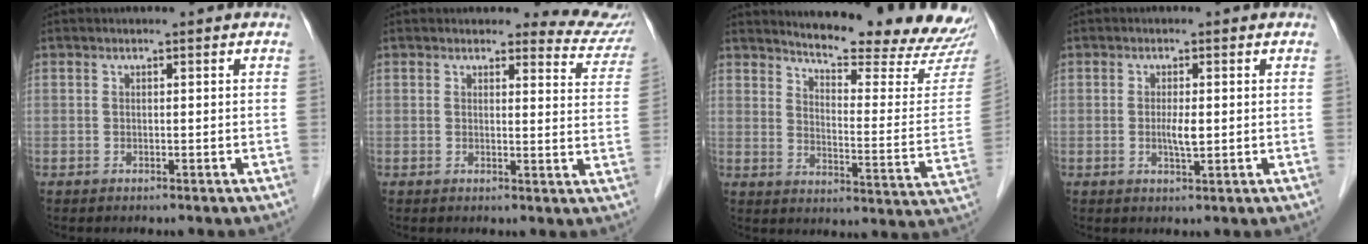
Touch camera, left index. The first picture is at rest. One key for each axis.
{"total": 6.8, "fx": 6.6, "fy": 1.8, "fz": -0.1, "tx": 0.026, "ty": -0.039, "tz": 0.042}
{"total": 20.5, "fx": 19.3, "fy": 1.6, "fz": 6.7, "tx": -0.091, "ty": -0.104, "tz": 0.229}
{"total": 2.3, "fx": -0.1, "fy": 0.5, "fz": 2.2, "tx": -0.044, "ty": -0.004, "tz": -0.001}